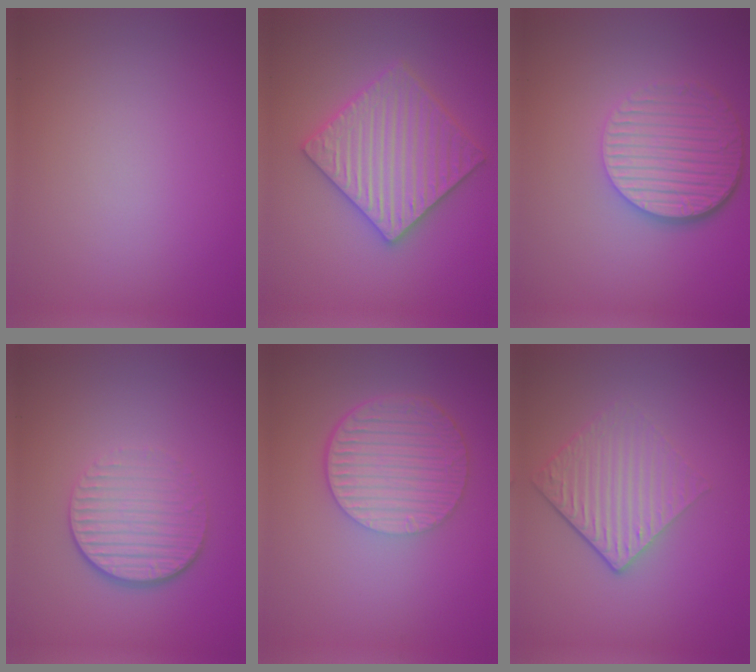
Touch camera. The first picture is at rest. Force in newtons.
{"total": 5.9, "press": 5.8, "slide": 1.1}
{"total": 5.6, "press": 4.1, "slide": 3.9}
{"total": 4.3, "press": 2.9, "slide": 3.2}
{"total": 6.5, "press": 4.4, "slide": 4.8}
{"total": 4.3, "press": 2.9, "slide": 3.1}